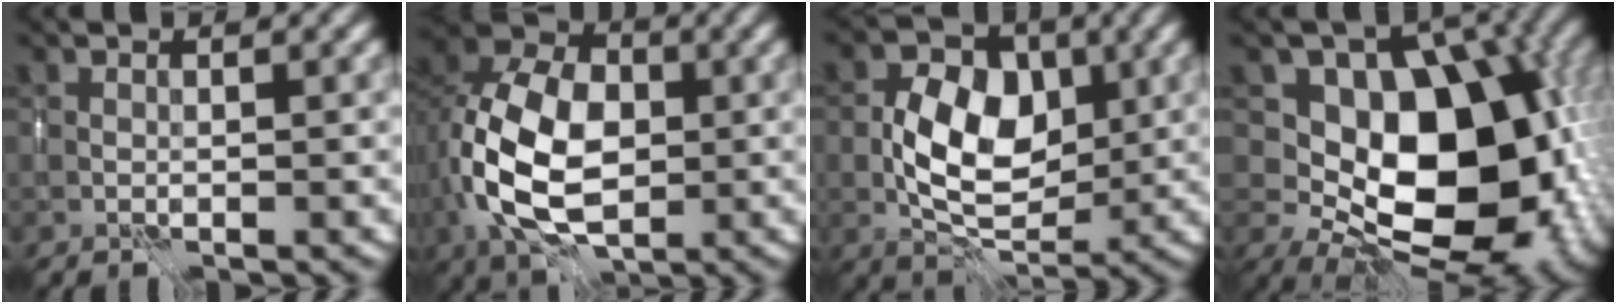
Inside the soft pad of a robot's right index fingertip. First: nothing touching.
{"total": 10.8, "force": [-1.0, 7.2, 8.0], "torque": [-0.167, 0.002, -0.029]}
{"total": 6.8, "force": [-0.3, 4.4, 5.2], "torque": [-0.086, 0.001, -0.014]}
{"total": 13.5, "force": [-0.6, 9.1, 9.9], "torque": [-0.103, -0.006, -0.018]}